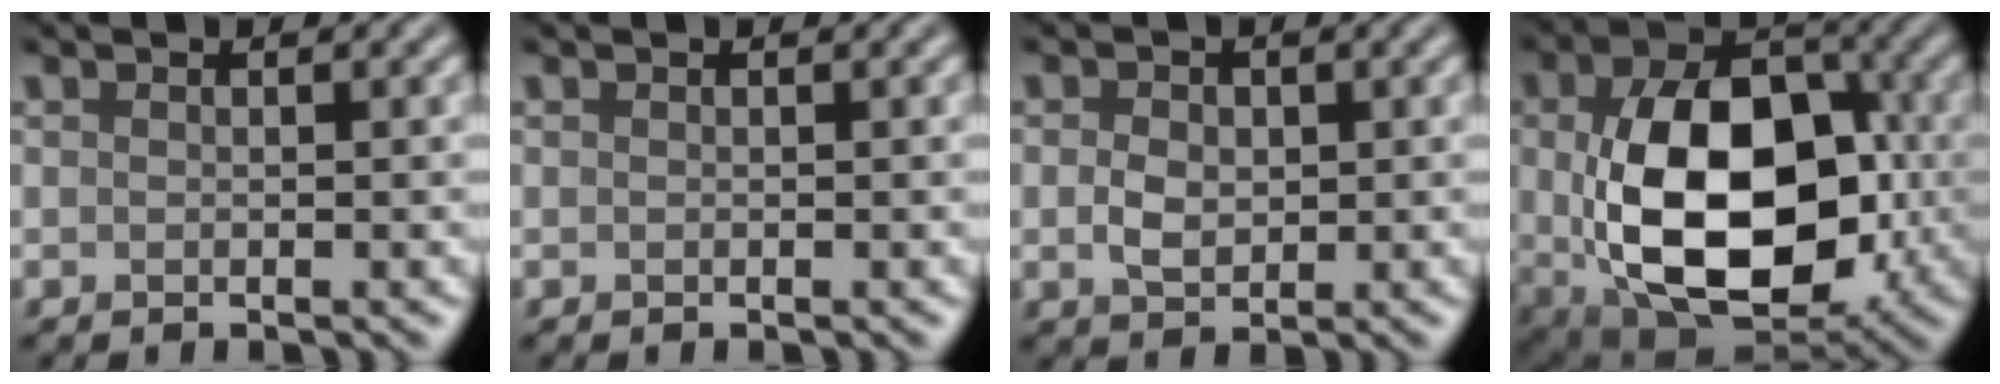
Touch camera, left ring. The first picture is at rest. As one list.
[{"total": 0.0}, {"total": 2.6, "force": [0.0, 2.0, 1.7], "torque": [-0.034, -0.001, -0.001]}, {"total": 14.1, "force": [-0.8, 9.1, 10.7], "torque": [-0.183, -0.020, -0.001]}]